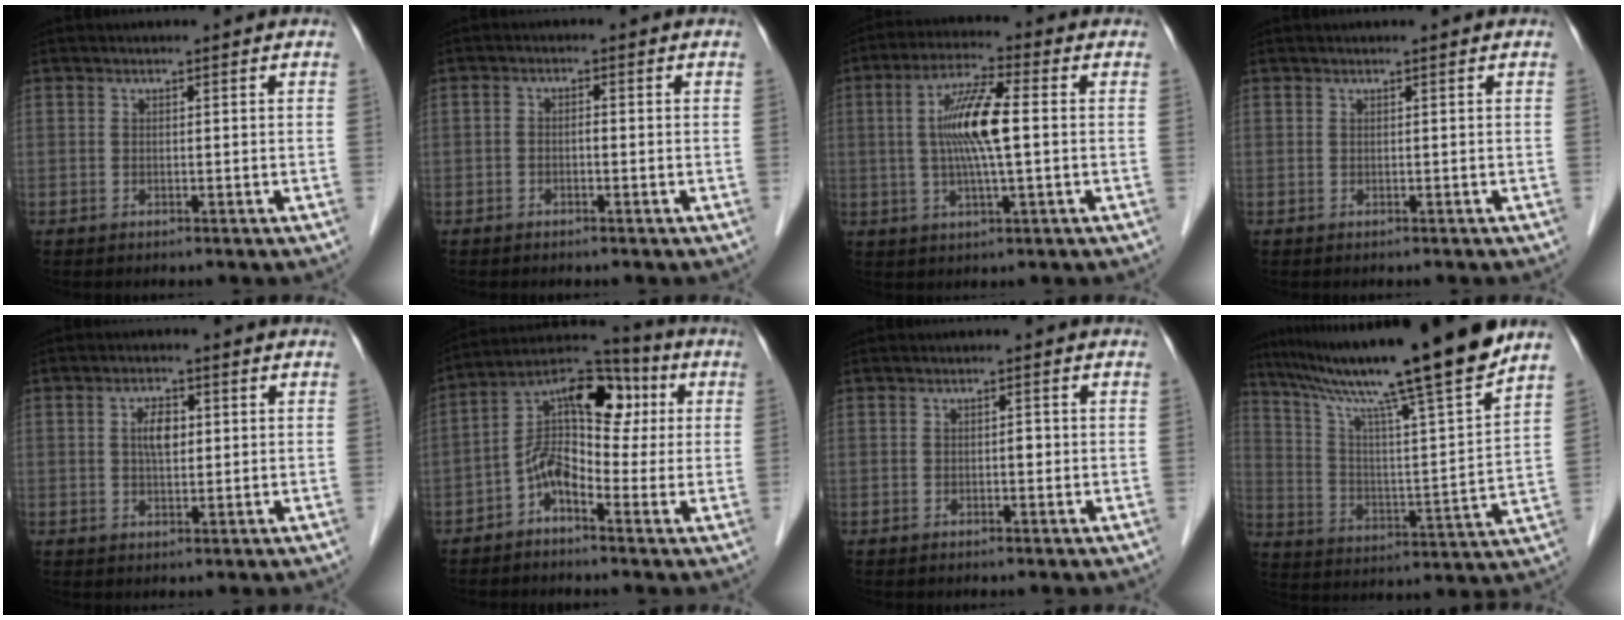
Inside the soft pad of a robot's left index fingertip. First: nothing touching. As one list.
[{"total": 1.3, "force": [-0.4, 0.7, 1.0], "torque": [-0.019, 0.009, -0.010]}, {"total": 9.5, "force": [0.5, 1.0, 9.4], "torque": [-0.189, 0.005, 0.003]}, {"total": 0.7, "force": [-0.6, 0.0, 0.4], "torque": [-0.002, 0.001, -0.005]}, {"total": 3.4, "force": [0.7, 1.7, 2.8], "torque": [-0.061, 0.008, 0.011]}, {"total": 11.0, "force": [0.0, 6.0, 9.2], "torque": [-0.165, 0.055, -0.013]}, {"total": 0.9, "force": [-0.1, 0.5, 0.7], "torque": [-0.011, 0.003, -0.005]}, {"total": 20.8, "force": [16.9, -1.4, 12.1], "torque": [-0.201, -0.015, 0.263]}]